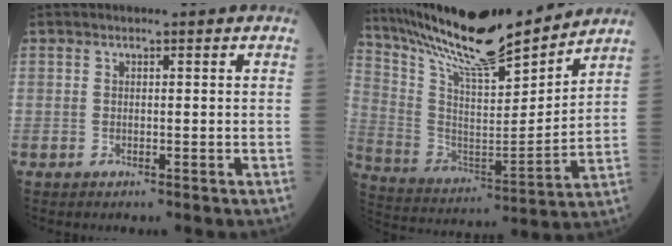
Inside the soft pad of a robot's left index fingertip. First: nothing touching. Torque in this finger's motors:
{"motor_torque": [1.04, -1.09, 0.76, 0.21]}